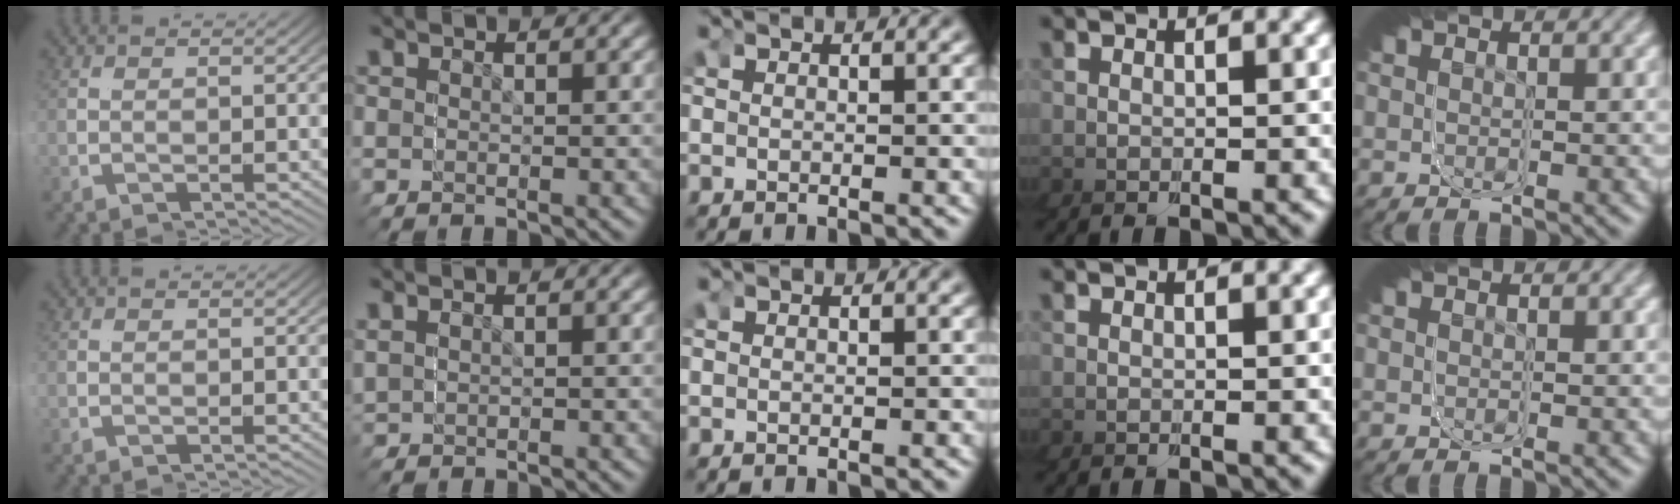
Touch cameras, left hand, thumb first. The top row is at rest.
{"index": {"total": 0.6, "force": [0.2, 0.6, -0.1], "torque": [-0.009, 0.000, 0.006]}}